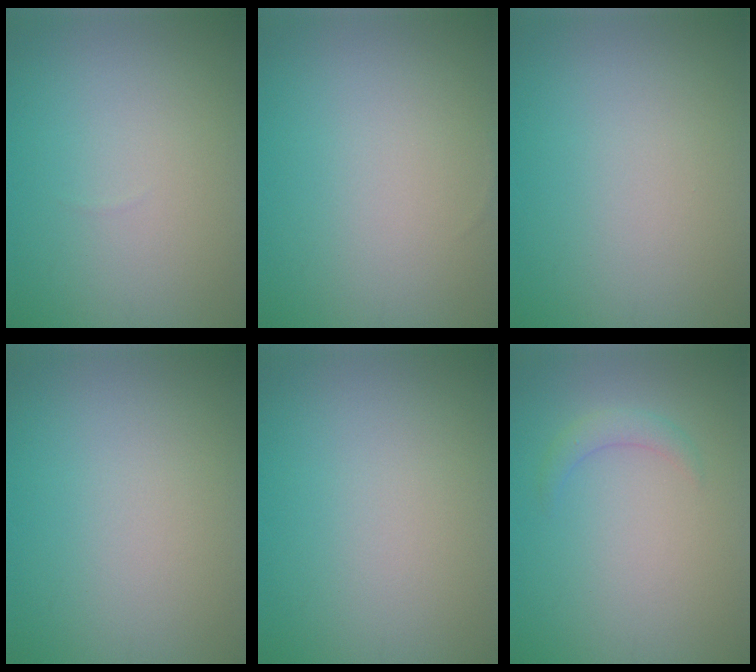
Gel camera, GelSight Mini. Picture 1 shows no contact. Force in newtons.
{"total": 0.0}
{"total": 0.0}
{"total": 0.0}
{"total": 0.0}
{"total": 1.4, "press": 1.4, "slide": 0.0}